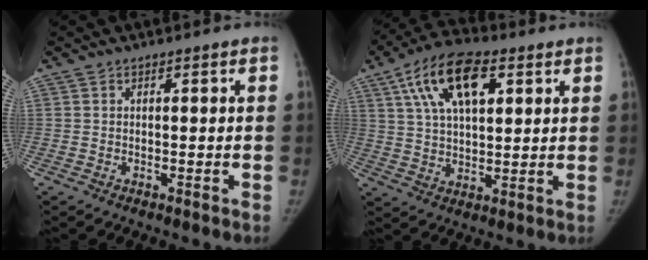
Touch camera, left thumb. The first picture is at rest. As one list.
[{"total": 15.4, "force": [6.5, 7.6, 11.8], "torque": [-0.190, 0.000, 0.111]}]